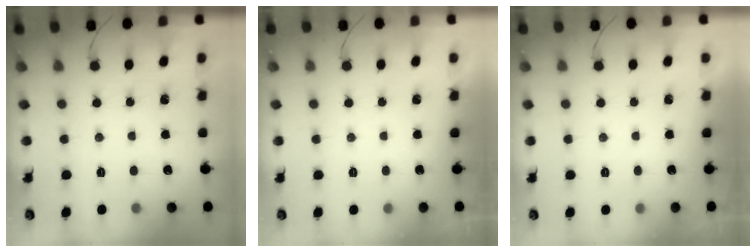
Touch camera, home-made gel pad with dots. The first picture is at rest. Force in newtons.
{"total": 0.0}
{"total": 0.0}